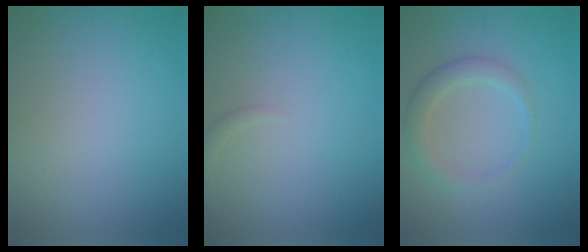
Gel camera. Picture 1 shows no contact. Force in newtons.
{"total": 0.8, "press": 0.8, "slide": 0.1}
{"total": 2.6, "press": 2.6, "slide": 0.4}